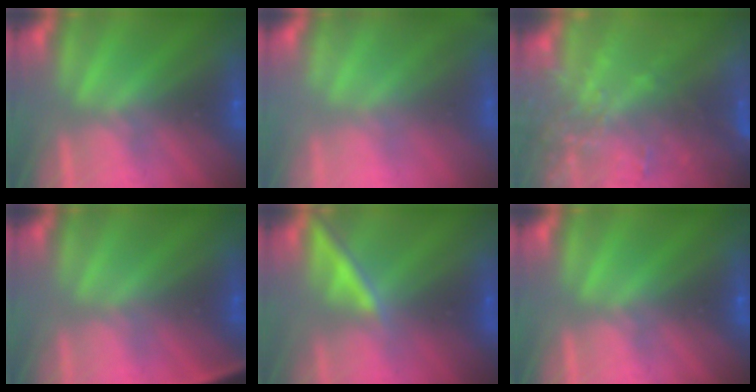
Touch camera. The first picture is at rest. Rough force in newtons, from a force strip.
{"total": 1.8}
{"total": 7.3}
{"total": 2.8}
{"total": 2.2}
{"total": 0.0}